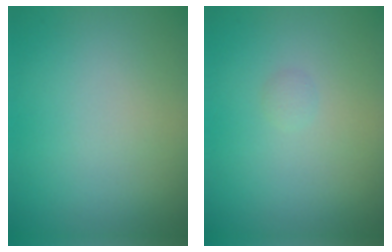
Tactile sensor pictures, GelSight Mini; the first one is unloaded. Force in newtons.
{"total": 0.5, "press": 0.5, "slide": 0.0}